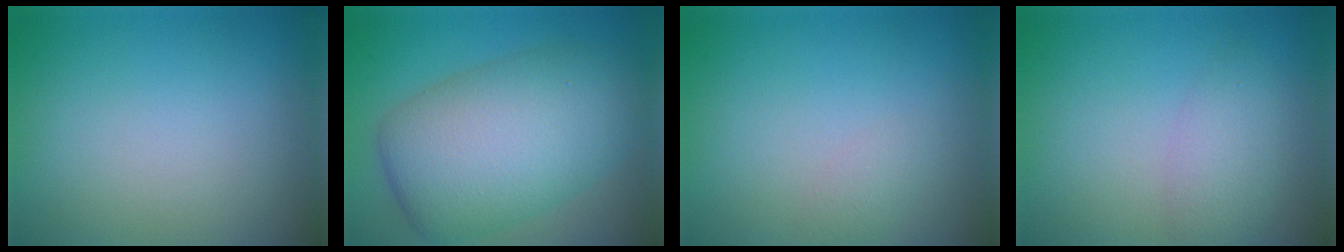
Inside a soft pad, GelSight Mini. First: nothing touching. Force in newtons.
{"total": 10.6, "press": 10.6, "slide": 0.3}
{"total": 1.0, "press": 1.0, "slide": 0.1}
{"total": 2.4, "press": 2.4, "slide": 0.1}